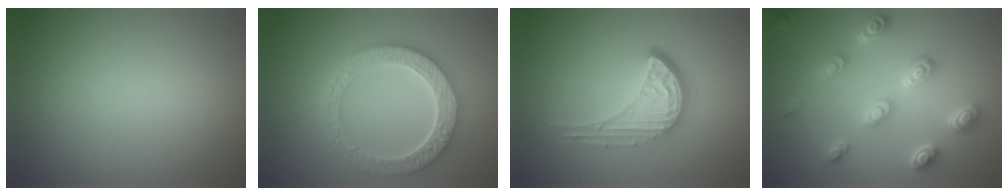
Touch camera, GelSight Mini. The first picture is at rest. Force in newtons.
{"total": 6.2, "press": 5.0, "slide": 3.6}
{"total": 4.6, "press": 3.3, "slide": 3.3}
{"total": 3.8, "press": 3.7, "slide": 1.0}